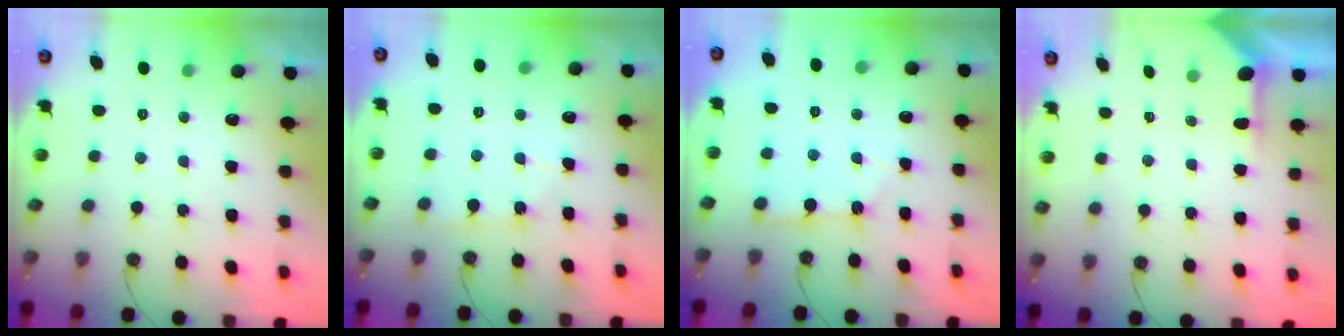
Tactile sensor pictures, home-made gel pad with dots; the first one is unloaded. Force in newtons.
{"total": 3.9, "press": 3.9, "slide": 0.5}
{"total": 3.4, "press": 3.4, "slide": 0.3}
{"total": 2.2, "press": 2.2, "slide": 0.3}